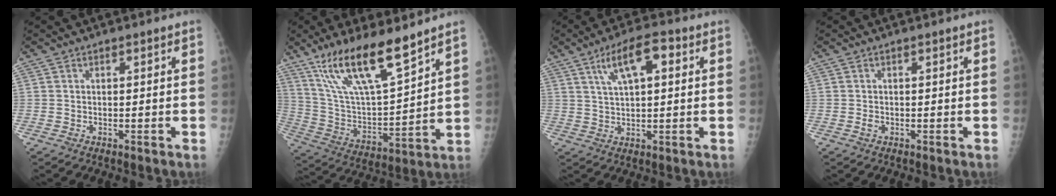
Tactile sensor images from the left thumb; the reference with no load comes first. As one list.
[{"total": 17.8, "force": [12.6, 4.1, 11.9], "torque": [-0.197, -0.060, 0.247]}, {"total": 9.1, "force": [3.5, 3.4, 7.6], "torque": [-0.125, 0.006, 0.061]}, {"total": 0.7, "force": [-0.3, 0.5, 0.4], "torque": [-0.005, 0.002, -0.005]}]